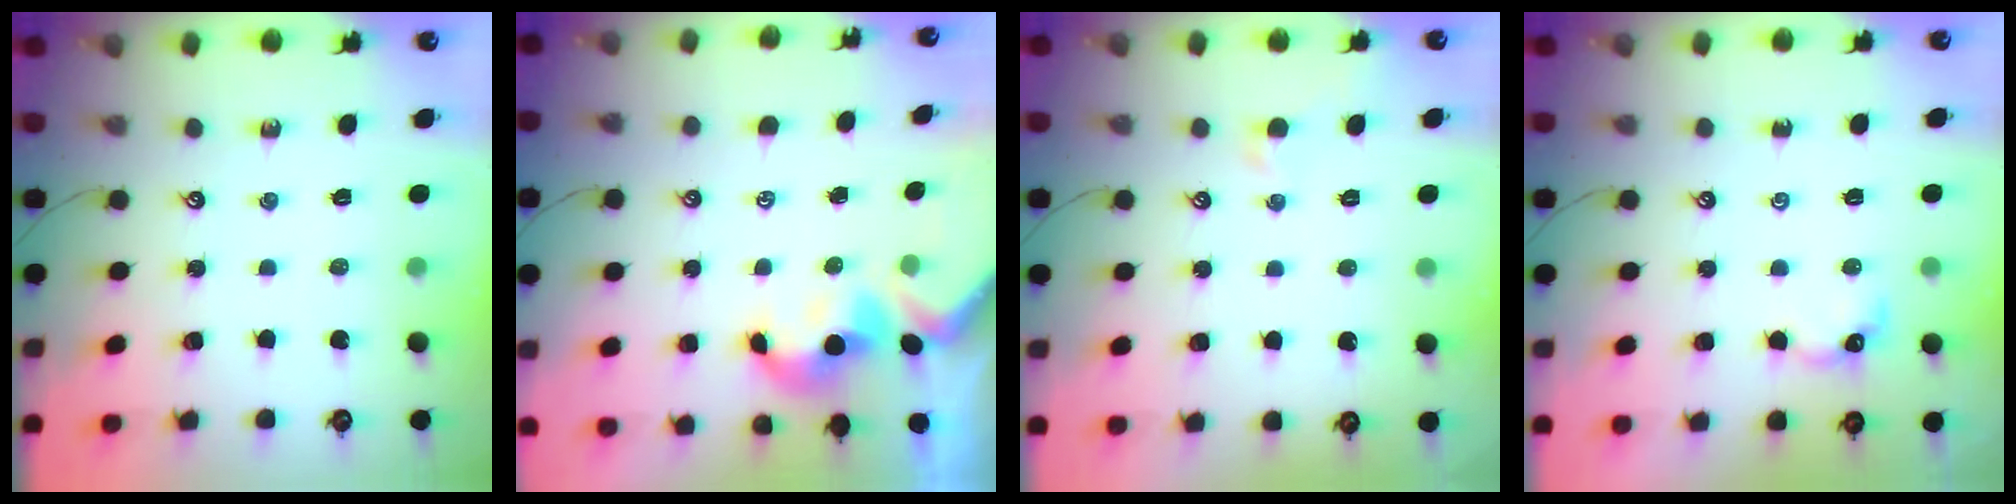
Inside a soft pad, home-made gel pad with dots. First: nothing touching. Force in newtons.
{"total": 1.5, "press": 1.5, "slide": 0.1}
{"total": 0.5, "press": 0.2, "slide": 0.5}
{"total": 2.9, "press": 2.9, "slide": 0.3}